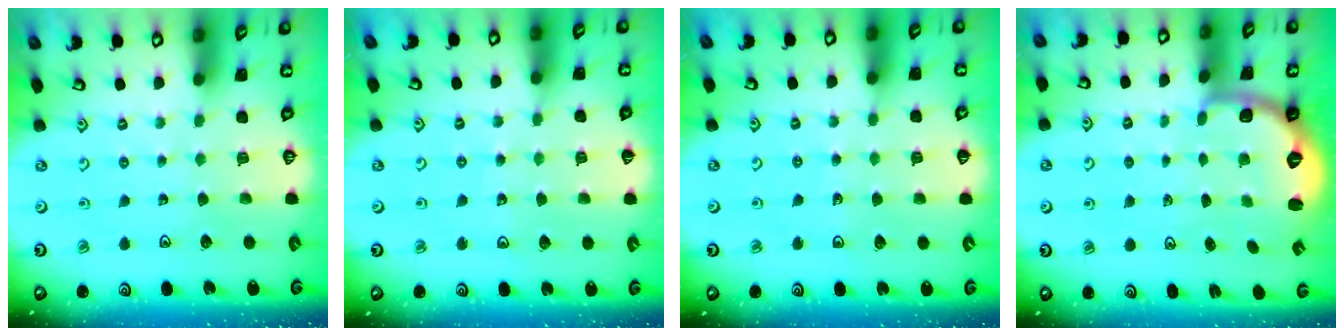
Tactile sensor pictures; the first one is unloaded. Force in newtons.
{"total": 6.0, "press": 5.8, "slide": 1.7}
{"total": 3.5, "press": 2.9, "slide": 1.9}
{"total": 2.6, "press": 1.6, "slide": 2.1}